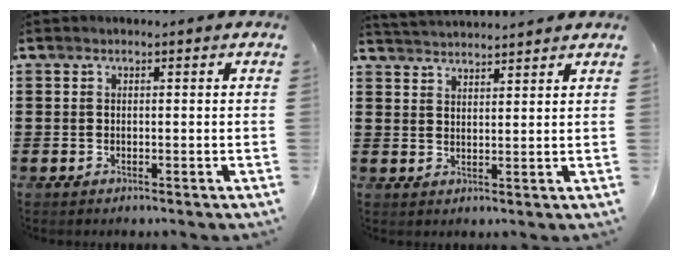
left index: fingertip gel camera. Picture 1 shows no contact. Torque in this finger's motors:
{"motor_torque": [0.14, 0.12, 0.06, 0.04]}